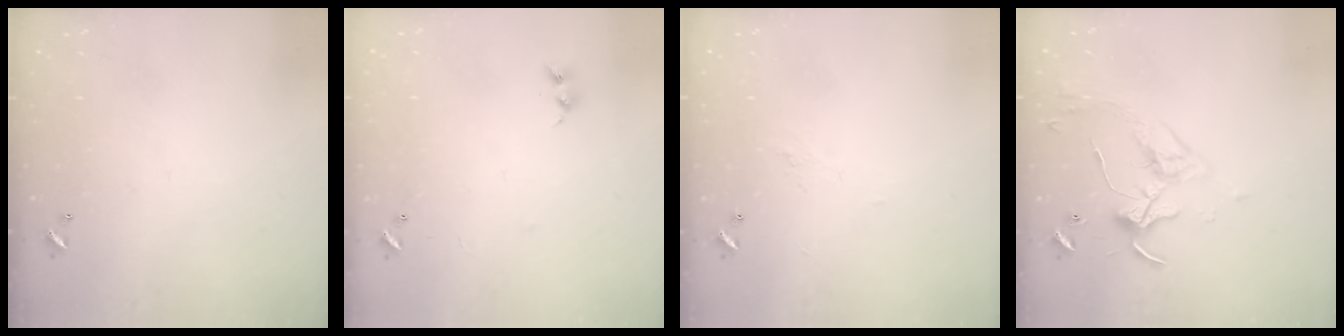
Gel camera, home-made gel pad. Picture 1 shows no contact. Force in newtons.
{"total": 6.3, "press": 6.2, "slide": 0.7}
{"total": 1.6, "press": 1.5, "slide": 0.5}
{"total": 3.4, "press": 3.4, "slide": 0.6}